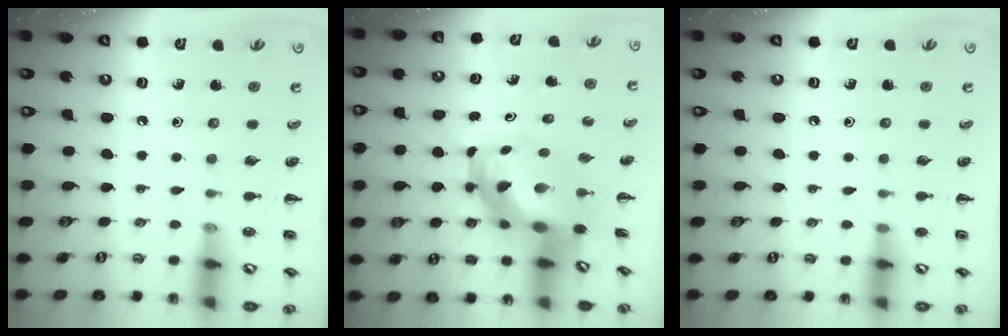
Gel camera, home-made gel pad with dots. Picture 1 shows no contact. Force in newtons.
{"total": 7.1, "press": 6.9, "slide": 1.9}
{"total": 0.7, "press": 0.7, "slide": 0.0}